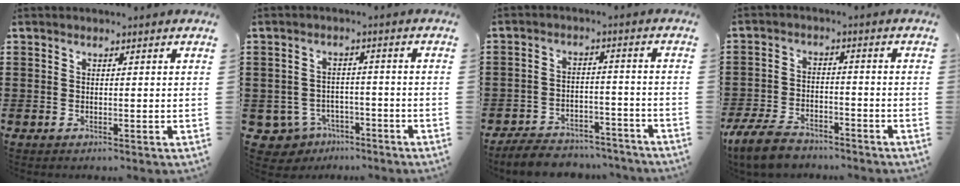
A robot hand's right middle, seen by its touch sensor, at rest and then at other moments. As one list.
[{"total": 3.8, "force": [-3.1, 2.0, 0.8], "torque": [-0.044, -0.003, -0.070]}, {"total": 5.6, "force": [-5.5, 1.0, 0.6], "torque": [-0.013, 0.013, -0.111]}, {"total": 6.4, "force": [-5.5, 2.0, 2.5], "torque": [-0.064, 0.007, -0.111]}]